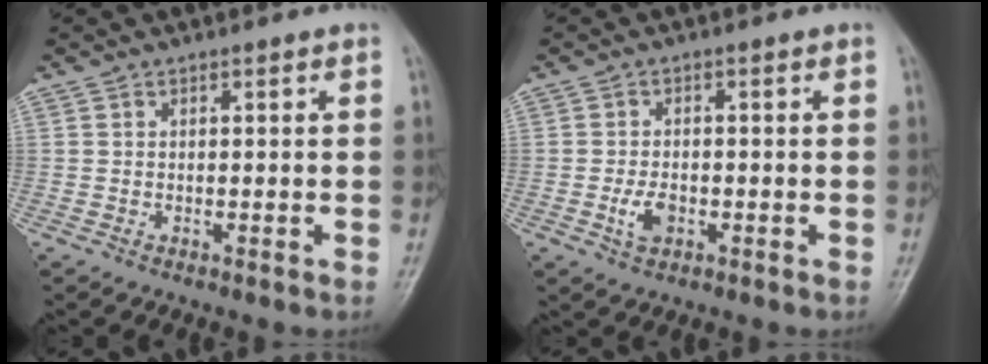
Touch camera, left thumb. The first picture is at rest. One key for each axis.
{"total": 3.4, "fx": -1.0, "fy": 2.1, "fz": 2.5, "tx": -0.047, "ty": 0.001, "tz": -0.017}